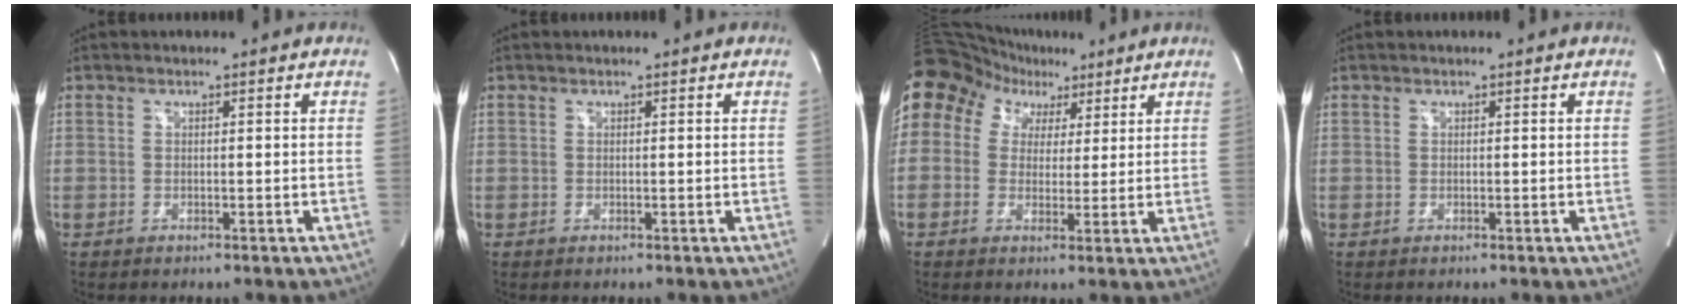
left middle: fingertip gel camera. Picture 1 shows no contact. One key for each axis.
{"total": 0.0}
{"total": 15.7, "fx": 7.6, "fy": 12.6, "fz": 5.4, "tx": -0.137, "ty": 0.089, "tz": 0.140}
{"total": 0.0}